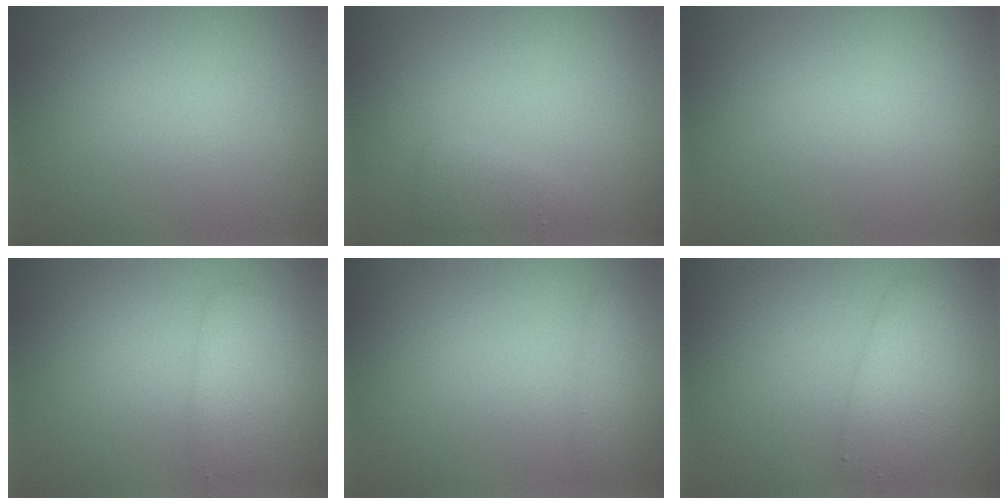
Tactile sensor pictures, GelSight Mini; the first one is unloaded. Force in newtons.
{"total": 1.4, "press": 1.4, "slide": 0.1}
{"total": 0.0}
{"total": 2.4, "press": 2.4, "slide": 0.1}
{"total": 1.5, "press": 1.5, "slide": 0.1}
{"total": 2.8, "press": 2.8, "slide": 0.1}